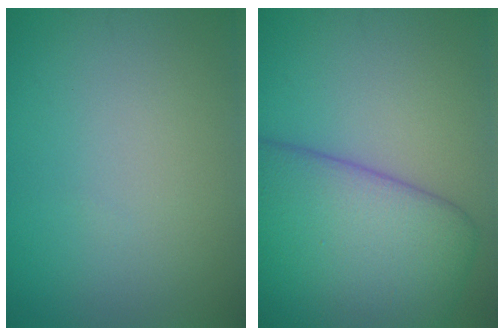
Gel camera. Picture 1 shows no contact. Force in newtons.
{"total": 10.8, "press": 10.8, "slide": 0.5}